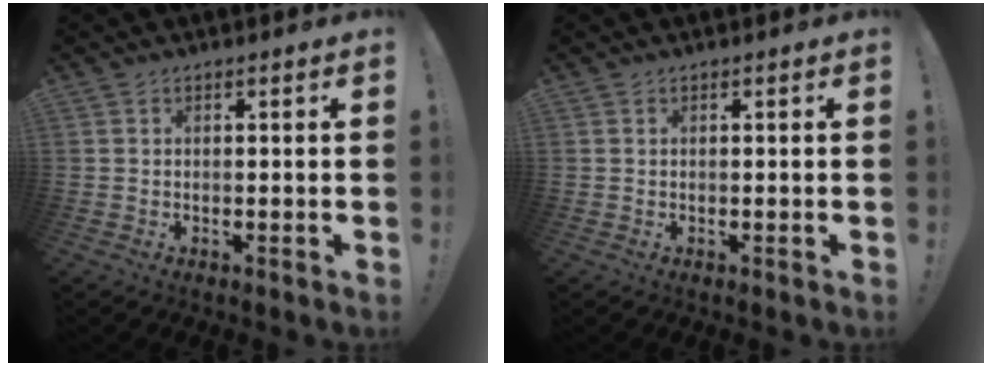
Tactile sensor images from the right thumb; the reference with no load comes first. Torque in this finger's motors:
{"motor_torque": [-0.04, 0.19, 0.01, -0.11, 0.00]}